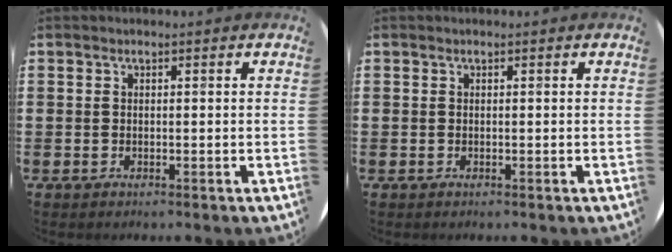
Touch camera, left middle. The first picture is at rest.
{"total": 0.0}